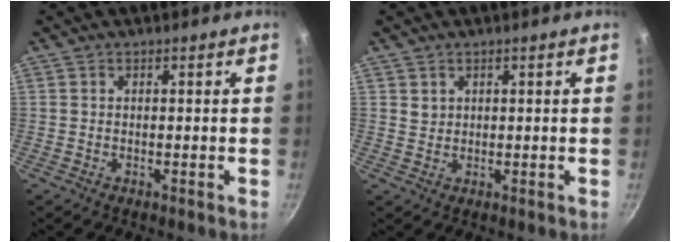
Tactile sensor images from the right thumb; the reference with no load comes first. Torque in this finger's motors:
{"motor_torque": [0.51, 0.42, 0.36, 0.05, 0.03]}